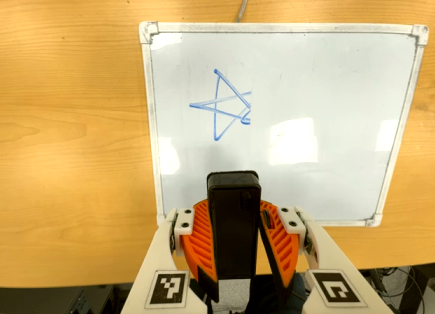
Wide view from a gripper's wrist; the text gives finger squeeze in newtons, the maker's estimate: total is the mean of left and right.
{"total": 9.1, "left": 9.3, "right": 8.9}